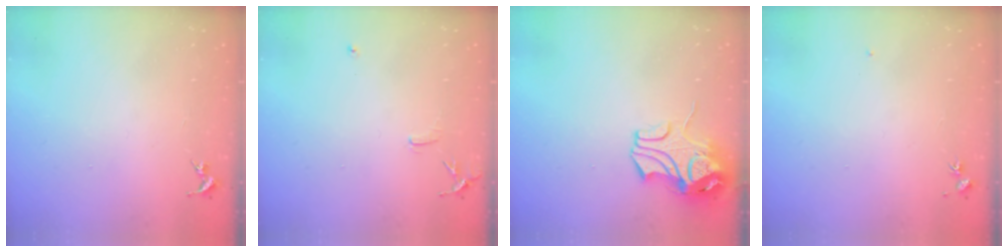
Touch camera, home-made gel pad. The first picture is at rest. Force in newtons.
{"total": 6.2, "press": 6.1, "slide": 0.7}
{"total": 10.5, "press": 10.3, "slide": 1.7}
{"total": 4.4, "press": 4.4, "slide": 0.5}